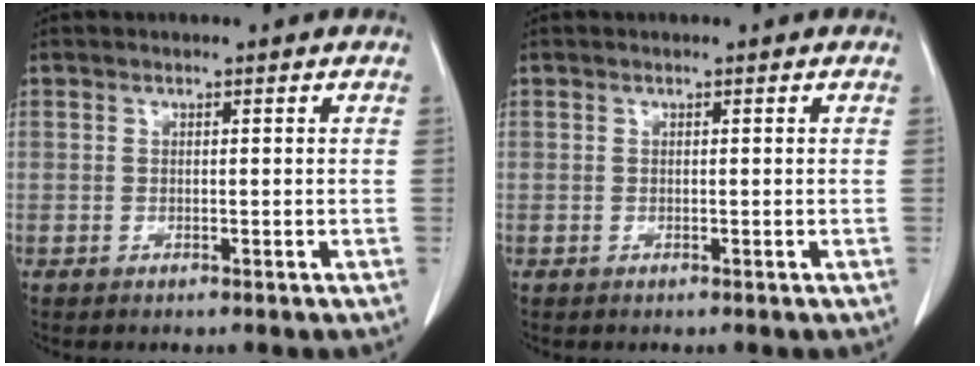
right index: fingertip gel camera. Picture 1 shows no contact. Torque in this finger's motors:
{"motor_torque": [-0.05, 0.02, 0.00, 0.00]}